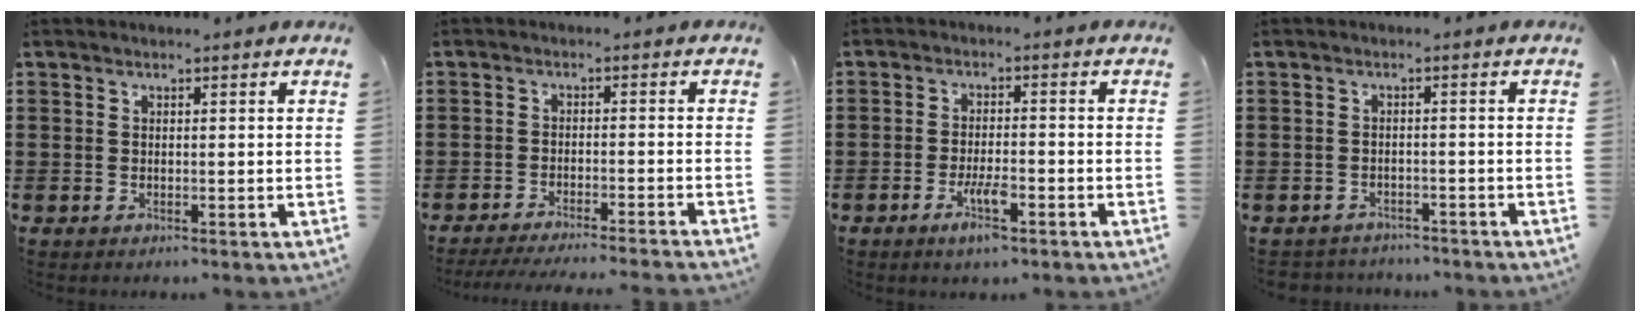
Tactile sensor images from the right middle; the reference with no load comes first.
{"total": 3.2, "force": [-3.0, -0.5, 1.0], "torque": [-0.023, -0.007, -0.063]}
{"total": 5.0, "force": [-2.5, 1.3, 4.1], "torque": [-0.080, 0.000, -0.047]}
{"total": 1.9, "force": [-1.9, 0.3, -0.3], "torque": [-0.003, -0.001, -0.044]}